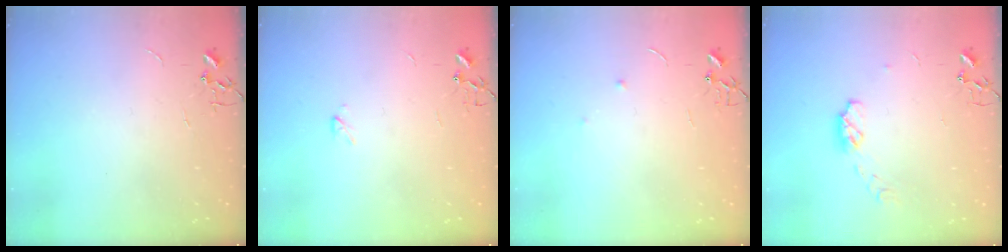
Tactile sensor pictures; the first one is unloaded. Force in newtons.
{"total": 2.2, "press": 2.2, "slide": 0.4}
{"total": 4.7, "press": 4.7, "slide": 0.5}
{"total": 5.9, "press": 5.9, "slide": 0.5}